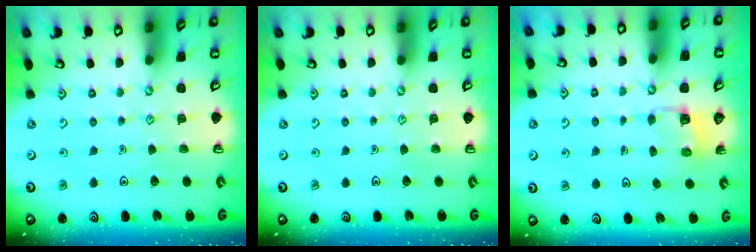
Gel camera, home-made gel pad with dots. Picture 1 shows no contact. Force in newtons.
{"total": 0.0}
{"total": 2.9, "press": 2.9, "slide": 0.2}